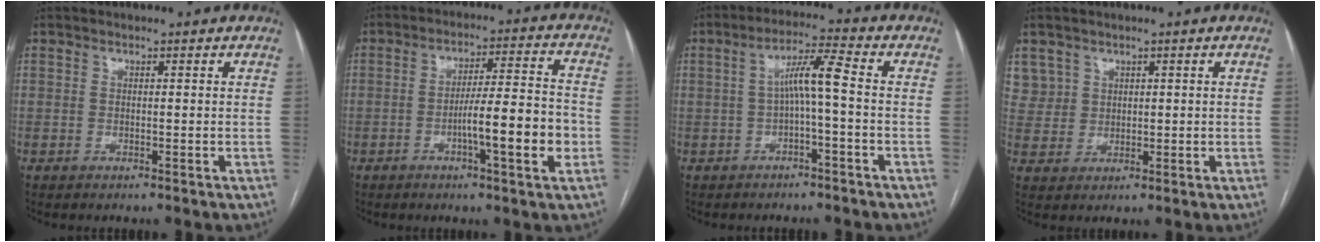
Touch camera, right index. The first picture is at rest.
{"total": 10.9, "force": [-3.2, 0.7, 10.4], "torque": [-0.162, 0.006, -0.050]}
{"total": 5.9, "force": [-0.5, 0.1, 5.8], "torque": [-0.102, 0.024, -0.007]}
{"total": 4.8, "force": [2.6, 4.0, -0.2], "torque": [0.017, 0.008, 0.052]}